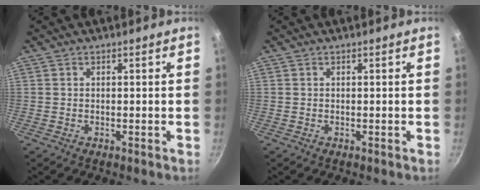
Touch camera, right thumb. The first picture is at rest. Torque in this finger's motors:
{"motor_torque": [-0.16, -0.04, 0.25, 0.01, -0.01]}